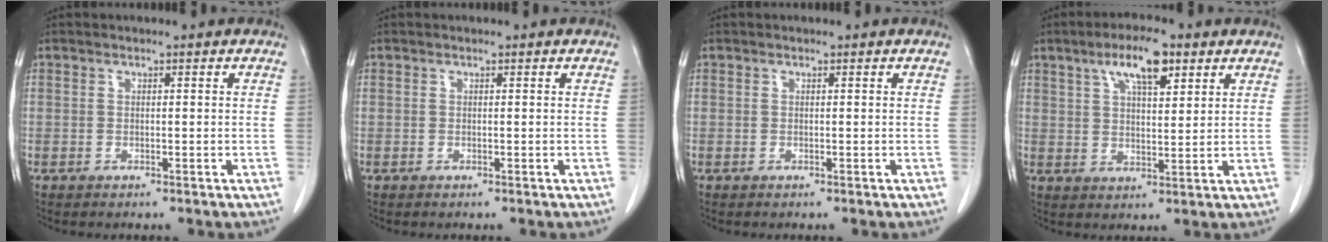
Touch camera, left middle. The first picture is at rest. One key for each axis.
{"total": 0.0}
{"total": 0.0}
{"total": 7.9, "fx": 4.5, "fy": 2.2, "fz": 6.2, "tx": -0.112, "ty": 0.011, "tz": 0.076}